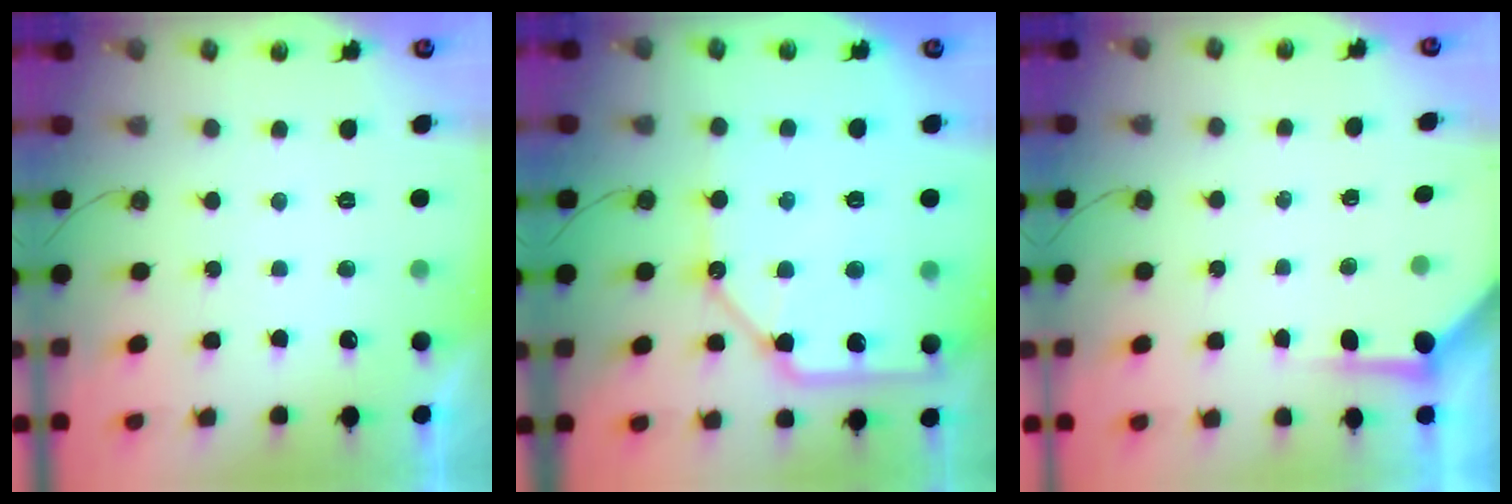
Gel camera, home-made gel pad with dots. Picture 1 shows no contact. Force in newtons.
{"total": 14.4, "press": 14.3, "slide": 1.9}
{"total": 3.5, "press": 3.4, "slide": 0.5}